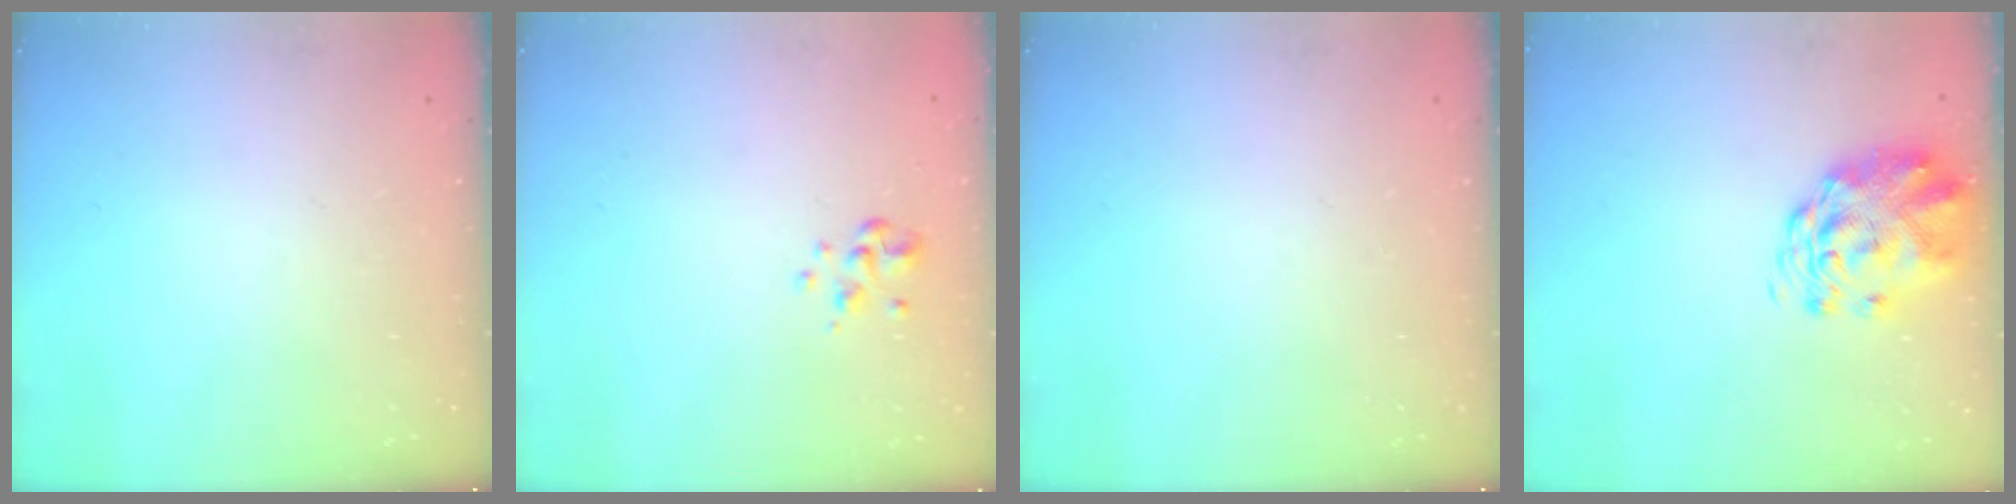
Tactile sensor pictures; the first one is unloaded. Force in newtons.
{"total": 2.4, "press": 2.3, "slide": 0.6}
{"total": 0.0}
{"total": 3.0, "press": 2.8, "slide": 1.2}